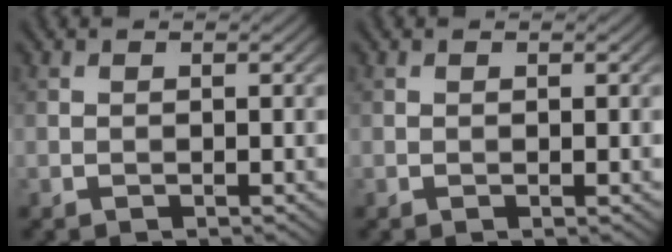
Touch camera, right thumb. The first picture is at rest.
{"total": 0.0}